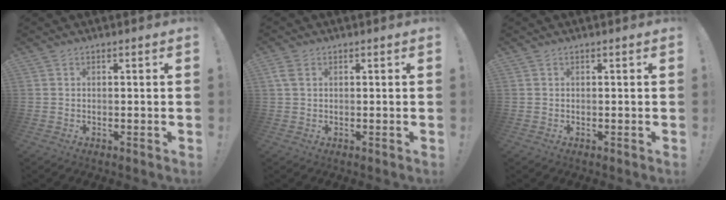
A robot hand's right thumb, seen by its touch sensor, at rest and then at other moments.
{"total": 2.7, "force": [1.1, 1.6, 1.9], "torque": [-0.031, 0.002, 0.021]}
{"total": 0.0}